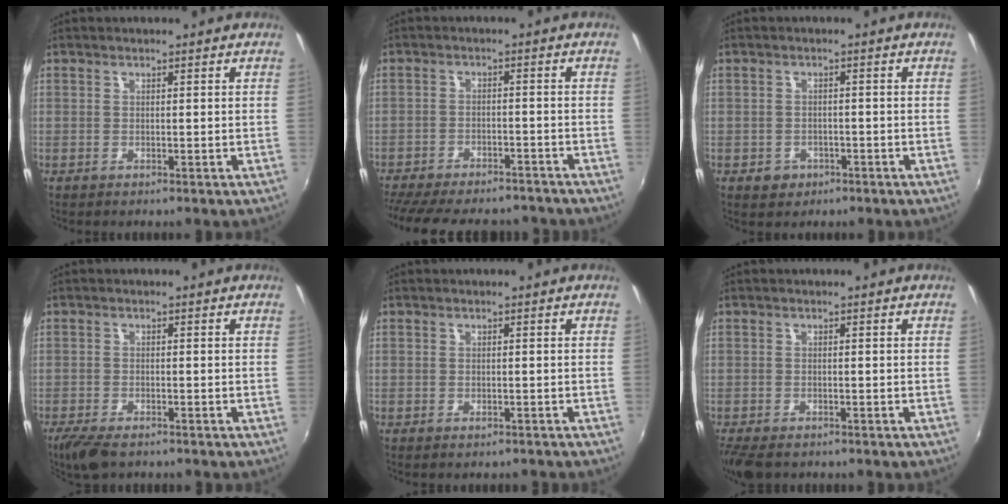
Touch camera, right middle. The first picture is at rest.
{"total": 18.4, "force": [-15.6, 6.0, 7.8], "torque": [-0.173, -0.017, -0.217]}
{"total": 3.4, "force": [-1.5, 2.8, 1.0], "torque": [-0.027, 0.003, -0.018]}
{"total": 5.7, "force": [-4.4, 1.8, 3.1], "torque": [-0.080, -0.022, -0.082]}
{"total": 1.1, "force": [-0.9, 0.5, 0.5], "torque": [-0.009, -0.003, -0.012]}
{"total": 5.7, "force": [-4.4, 2.2, 2.9], "torque": [-0.072, -0.029, -0.082]}